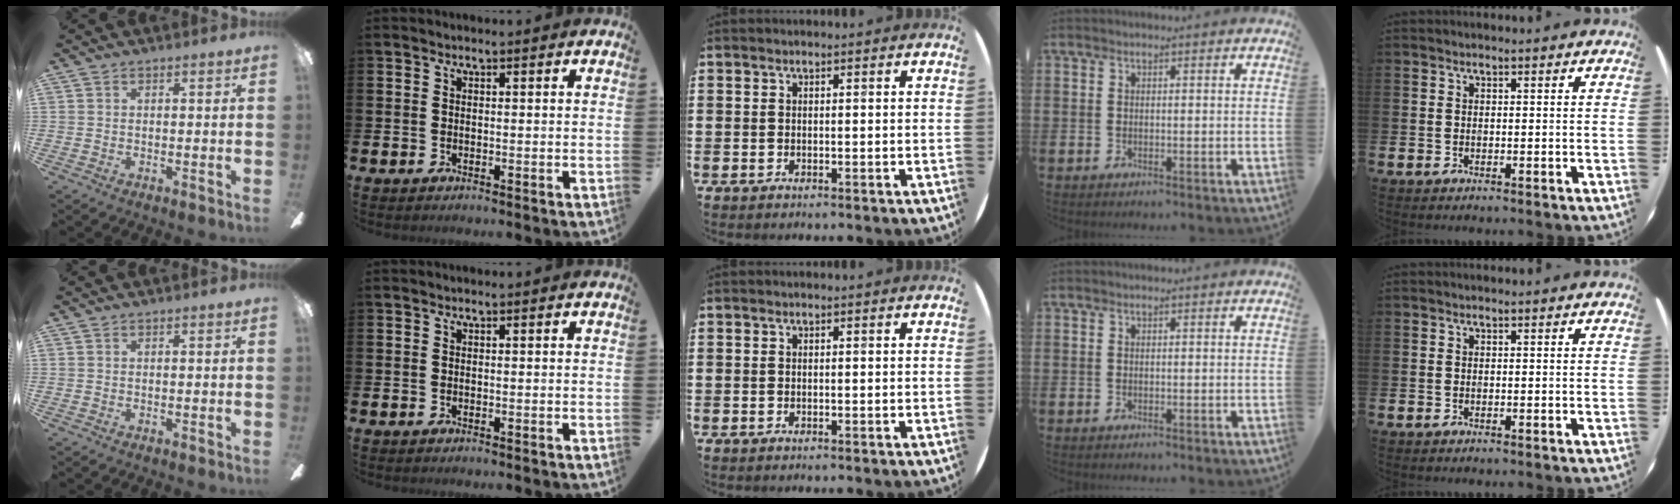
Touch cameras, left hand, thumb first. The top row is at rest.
{}